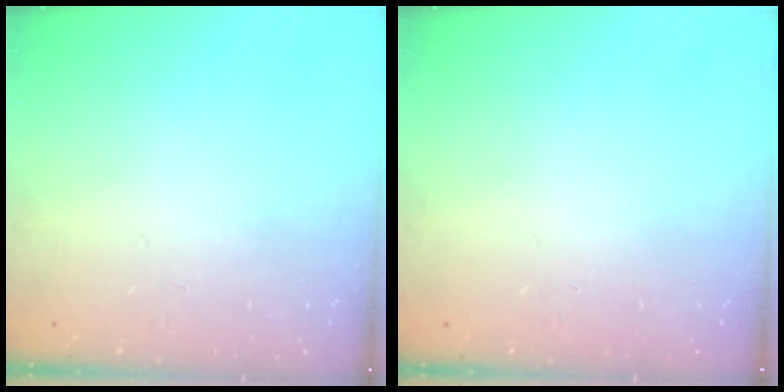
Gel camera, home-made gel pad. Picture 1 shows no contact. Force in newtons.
{"total": 0.0}